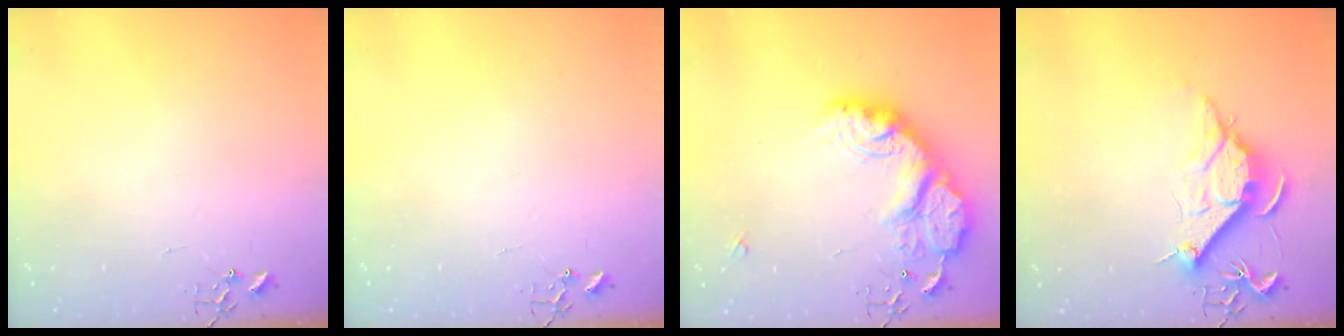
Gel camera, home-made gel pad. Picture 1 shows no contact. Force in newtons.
{"total": 0.0}
{"total": 22.6, "press": 22.5, "slide": 1.9}
{"total": 12.2, "press": 12.2, "slide": 1.1}